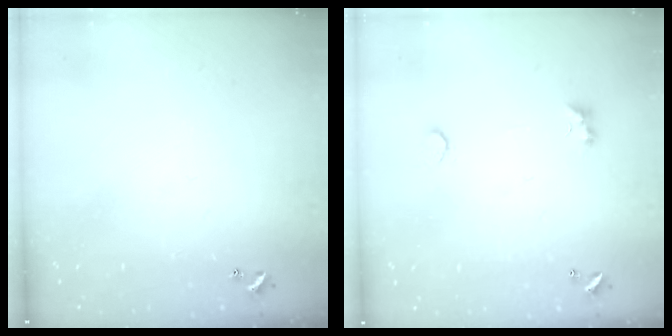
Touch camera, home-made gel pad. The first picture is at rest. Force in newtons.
{"total": 1.4, "press": 1.1, "slide": 0.9}